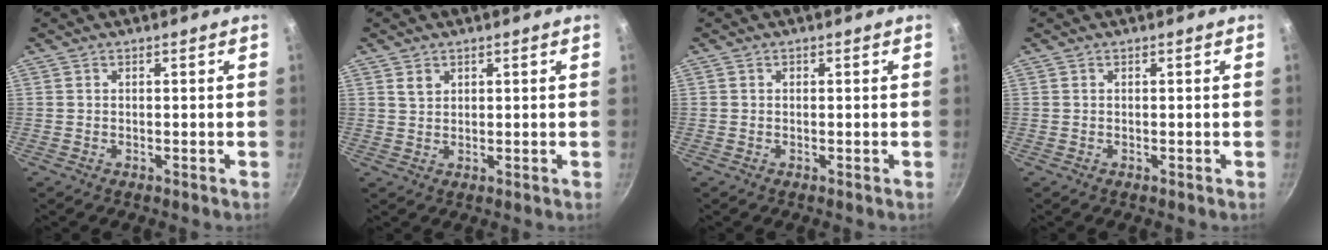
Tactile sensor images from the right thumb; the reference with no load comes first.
{"total": 2.1, "force": [1.1, 1.6, 0.9], "torque": [-0.010, -0.002, 0.022]}
{"total": 0.0}
{"total": 0.0}